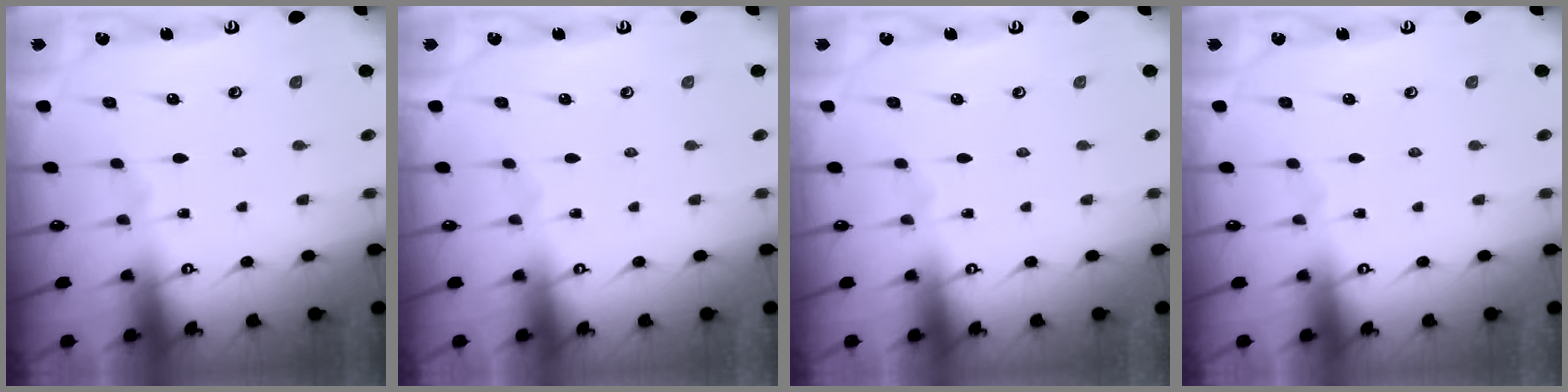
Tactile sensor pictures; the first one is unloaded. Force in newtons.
{"total": 0.0}
{"total": 0.0}
{"total": 0.0}